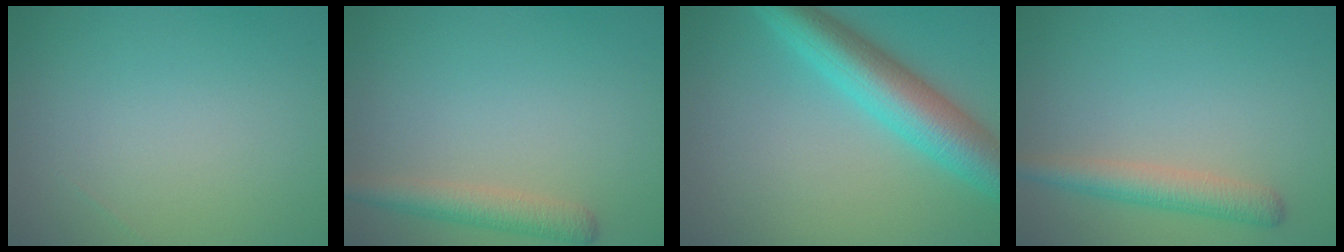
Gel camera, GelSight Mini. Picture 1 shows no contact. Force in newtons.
{"total": 2.9, "press": 2.9, "slide": 0.2}
{"total": 7.4, "press": 7.4, "slide": 0.1}
{"total": 3.2, "press": 3.2, "slide": 0.2}